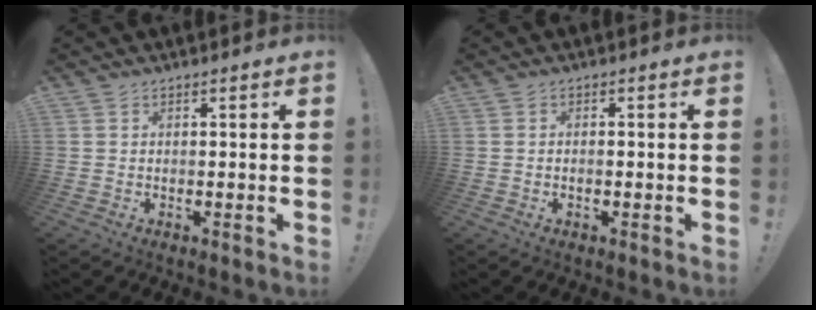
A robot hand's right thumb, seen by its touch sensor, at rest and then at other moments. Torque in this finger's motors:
{"motor_torque": [-0.16, -0.33, 0.08, 0.10, -0.10]}